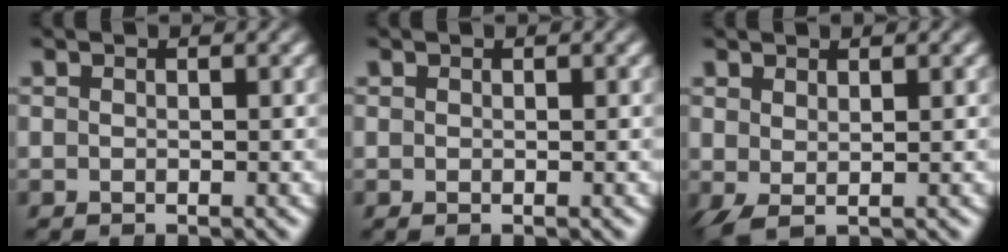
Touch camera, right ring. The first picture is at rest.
{"total": 0.0}
{"total": 0.9, "force": [0.5, 0.1, 0.8], "torque": [-0.017, -0.012, 0.022]}